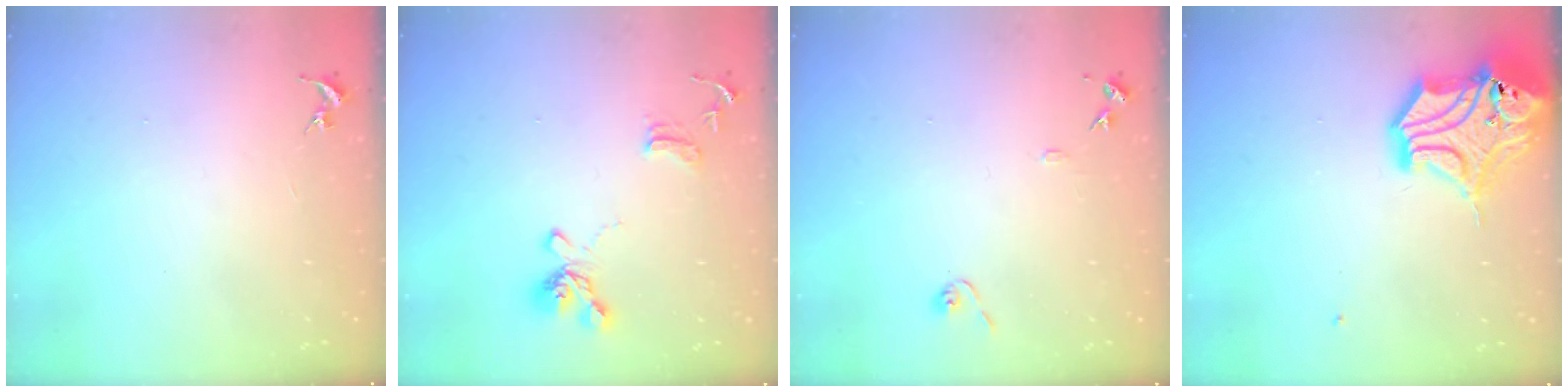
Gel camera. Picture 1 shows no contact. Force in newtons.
{"total": 14.7, "press": 14.6, "slide": 1.5}
{"total": 7.9, "press": 7.9, "slide": 0.8}
{"total": 18.5, "press": 18.3, "slide": 2.6}